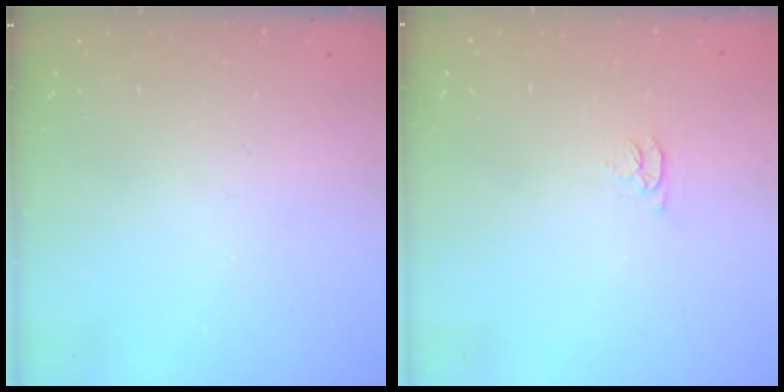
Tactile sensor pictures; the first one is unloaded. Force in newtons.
{"total": 2.8, "press": 2.8, "slide": 0.4}